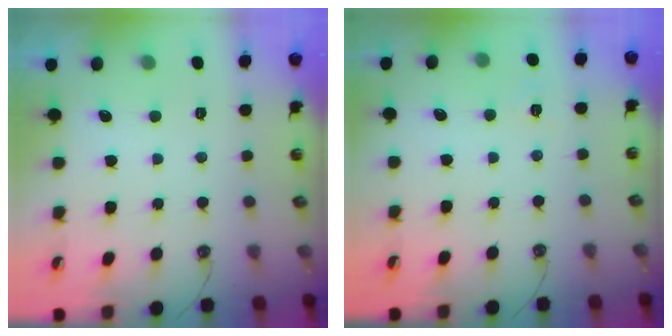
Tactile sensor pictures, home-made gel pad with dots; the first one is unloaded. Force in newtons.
{"total": 2.3, "press": 2.3, "slide": 0.3}